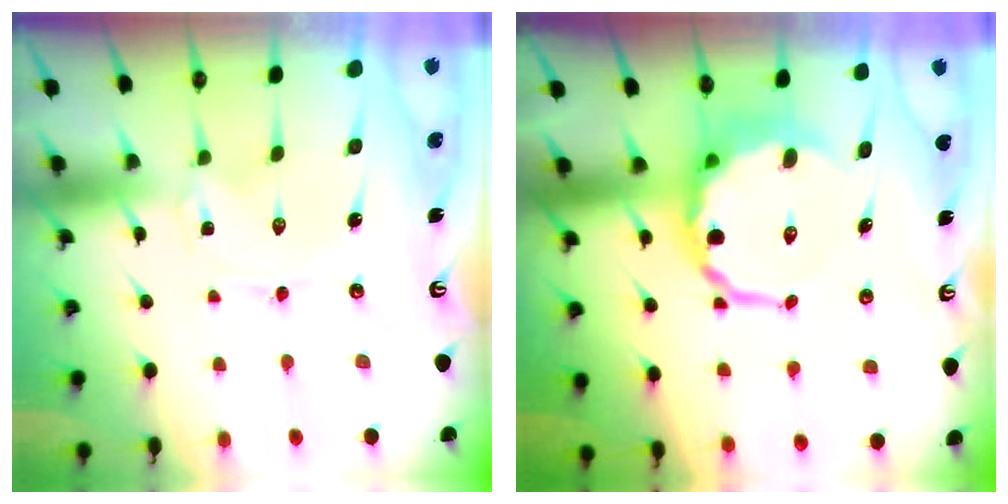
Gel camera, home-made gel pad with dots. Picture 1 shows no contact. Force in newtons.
{"total": 9.0, "press": 8.7, "slide": 2.4}